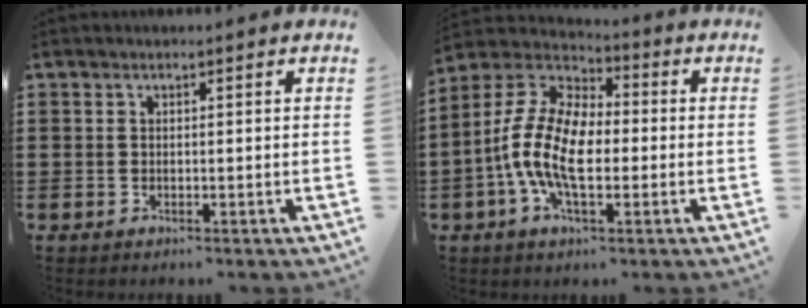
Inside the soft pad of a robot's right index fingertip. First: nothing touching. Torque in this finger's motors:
{"motor_torque": [2.14, 0.00, 1.05, 0.21]}